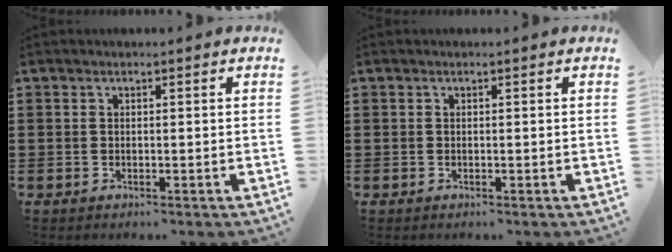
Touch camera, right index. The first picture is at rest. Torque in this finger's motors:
{"motor_torque": [-0.06, 0.34, 0.00, -0.01]}